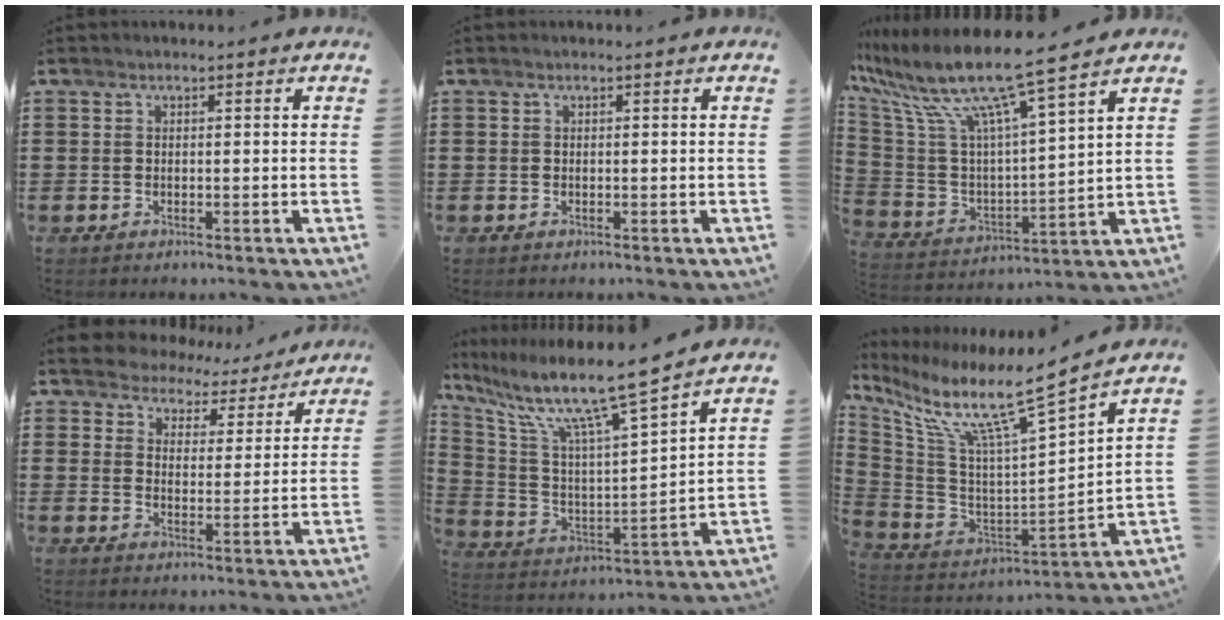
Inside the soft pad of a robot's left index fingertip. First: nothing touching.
{"total": 0.0}
{"total": 11.4, "force": [8.9, 0.4, 7.1], "torque": [-0.181, -0.065, 0.144]}
{"total": 5.4, "force": [5.2, 1.4, -0.2], "torque": [-0.028, -0.031, 0.092]}
{"total": 12.0, "force": [8.9, 0.6, 8.0], "torque": [-0.179, -0.060, 0.141]}
{"total": 10.7, "force": [7.7, 0.2, 7.5], "torque": [-0.164, -0.065, 0.118]}